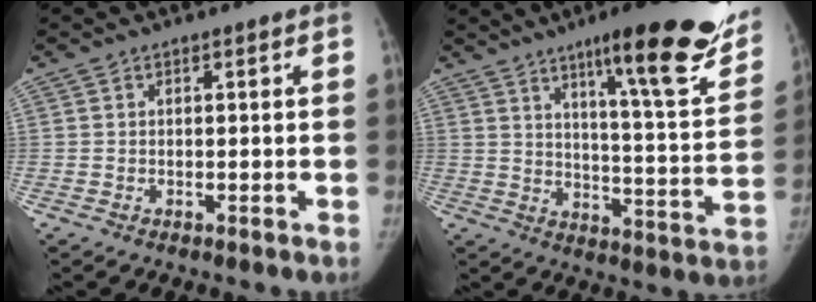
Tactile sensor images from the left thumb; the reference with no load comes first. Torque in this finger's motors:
{"motor_torque": [2.32, -2.02, 1.23, -1.07, 0.31]}